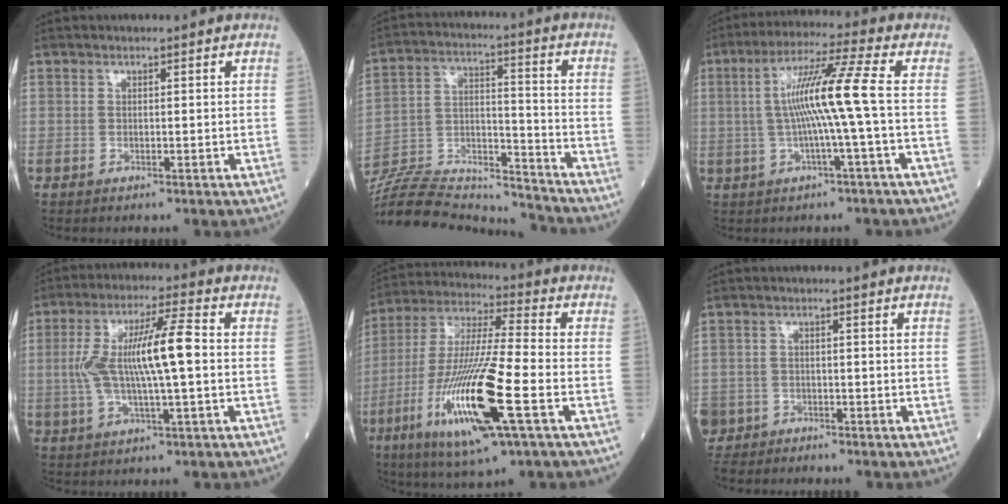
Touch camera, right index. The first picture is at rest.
{"total": 22.4, "force": [-21.4, 3.0, 5.9], "torque": [-0.149, 0.005, -0.349]}
{"total": 9.7, "force": [-0.1, -1.5, 9.6], "torque": [-0.180, 0.016, -0.001]}
{"total": 11.3, "force": [0.2, 1.4, 11.2], "torque": [-0.223, 0.016, 0.002]}
{"total": 19.7, "force": [-6.8, 1.6, 18.4], "torque": [-0.393, -0.032, -0.126]}
{"total": 5.8, "force": [-4.1, 4.1, -0.1], "torque": [-0.008, 0.003, -0.077]}